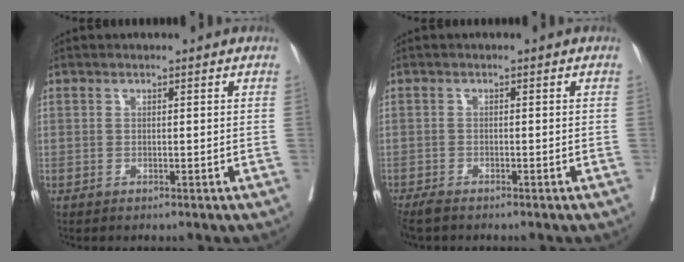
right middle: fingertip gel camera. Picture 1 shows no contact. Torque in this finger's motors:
{"motor_torque": [0.59, -0.72, 0.04, 0.02]}